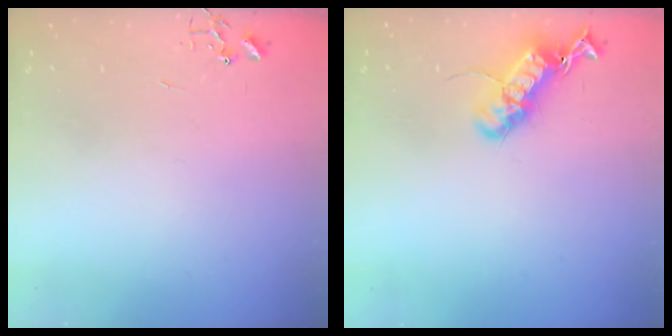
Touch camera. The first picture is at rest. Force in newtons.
{"total": 16.8, "press": 16.7, "slide": 0.8}